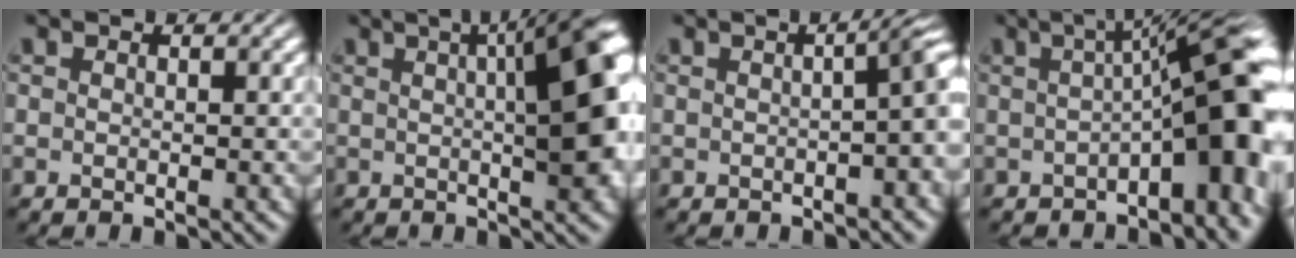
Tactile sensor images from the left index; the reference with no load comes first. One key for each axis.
{"total": 10.2, "fx": 2.2, "fy": 2.5, "fz": 9.7, "tx": -0.099, "ty": 0.024, "tz": 0.024}
{"total": 6.0, "fx": -0.1, "fy": 2.1, "fz": 5.6, "tx": -0.035, "ty": 0.015, "tz": 0.000}
{"total": 11.1, "fx": -0.9, "fy": 3.5, "fz": 10.5, "tx": -0.116, "ty": 0.014, "tz": -0.017}